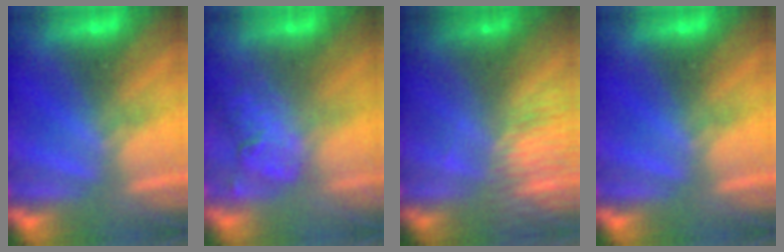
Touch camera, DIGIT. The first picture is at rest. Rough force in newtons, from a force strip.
{"total": 2.5}
{"total": 6.4}
{"total": 0.0}